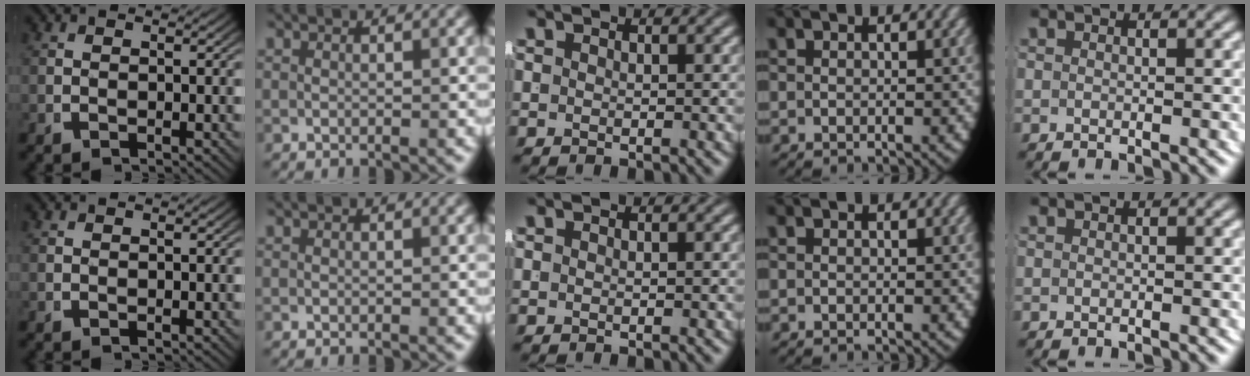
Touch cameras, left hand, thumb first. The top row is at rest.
{}